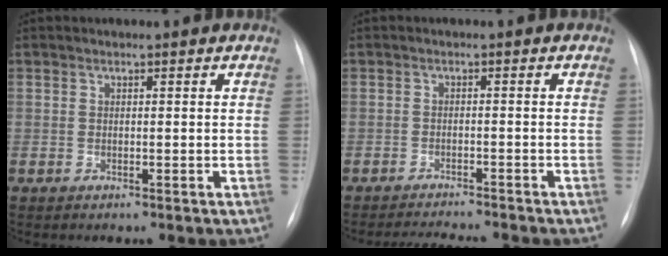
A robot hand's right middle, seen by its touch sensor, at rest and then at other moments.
{"total": 5.9, "force": [-5.7, 0.0, 1.6], "torque": [-0.022, -0.008, -0.085]}